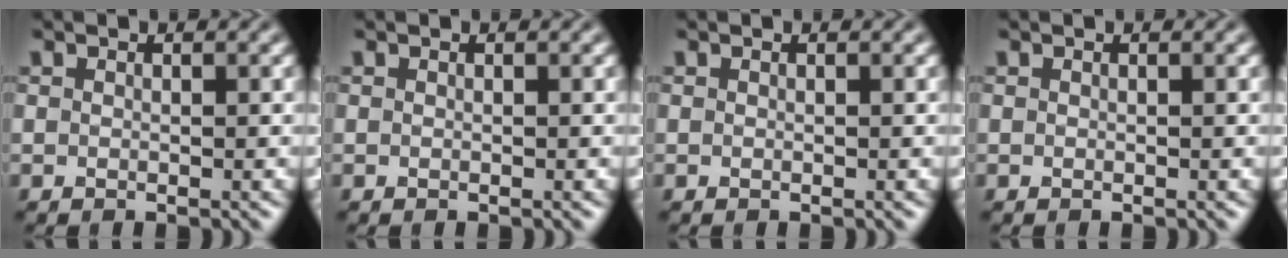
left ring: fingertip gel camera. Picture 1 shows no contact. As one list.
[{"total": 0.0}, {"total": 0.0}, {"total": 0.0}]